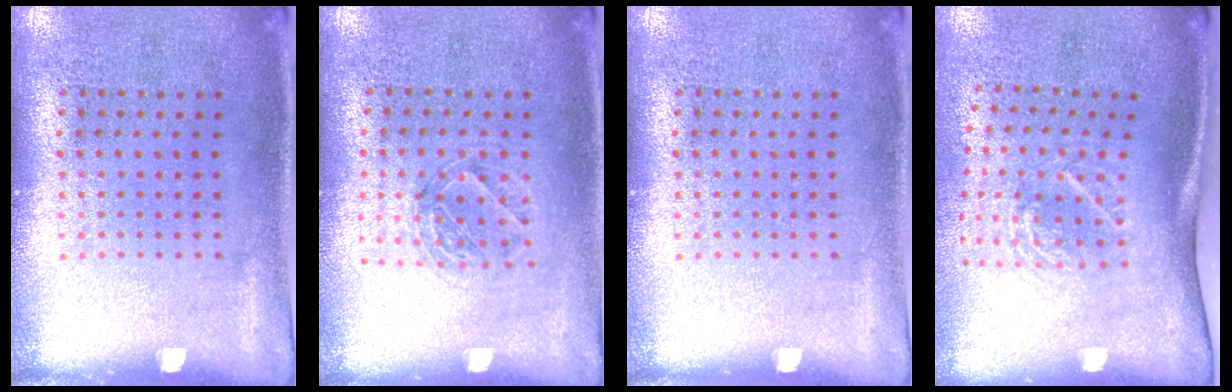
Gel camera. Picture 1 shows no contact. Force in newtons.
{"total": 1.2, "press": 1.1, "slide": 0.5}
{"total": 0.0}
{"total": 1.8, "press": 1.3, "slide": 1.3}